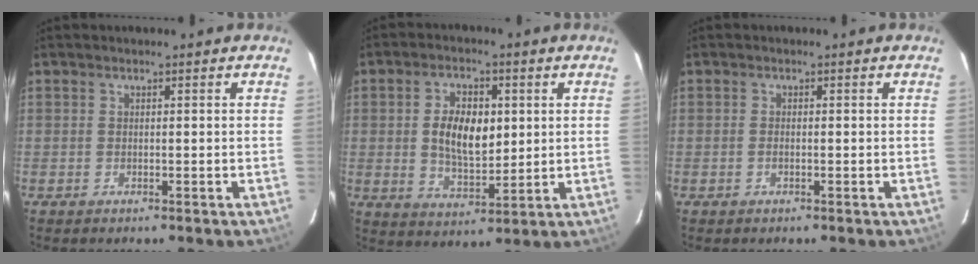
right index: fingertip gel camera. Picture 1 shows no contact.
{"total": 9.5, "force": [1.3, 5.2, 7.9], "torque": [-0.146, 0.007, 0.030]}
{"total": 0.7, "force": [-0.3, 0.4, 0.6], "torque": [-0.013, 0.001, -0.006]}